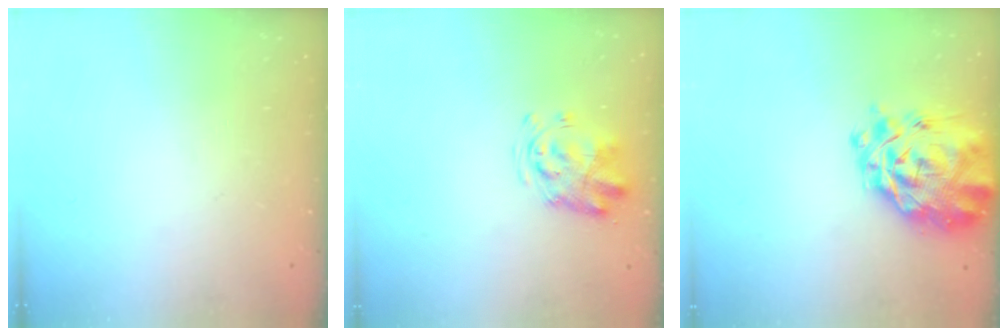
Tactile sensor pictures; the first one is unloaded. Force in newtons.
{"total": 3.3, "press": 3.2, "slide": 0.8}
{"total": 8.6, "press": 8.1, "slide": 2.9}